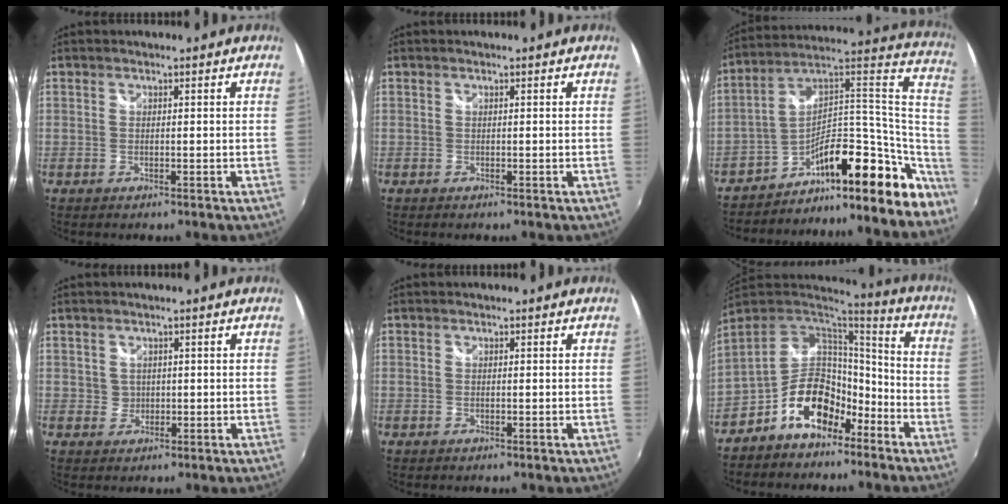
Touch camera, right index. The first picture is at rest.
{"total": 0.0}
{"total": 22.2, "force": [-13.9, 10.3, 14.0], "torque": [-0.172, 0.056, -0.206]}
{"total": 1.6, "force": [0.4, 1.5, 0.1], "torque": [0.004, 0.004, 0.007]}
{"total": 0.0}
{"total": 13.5, "force": [-8.0, 7.9, 7.4], "torque": [-0.138, 0.040, -0.130]}